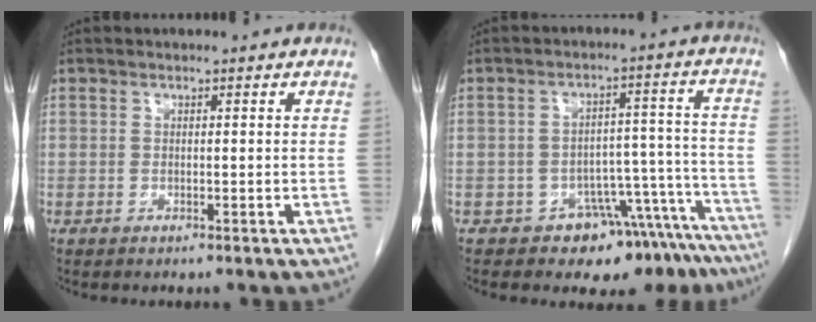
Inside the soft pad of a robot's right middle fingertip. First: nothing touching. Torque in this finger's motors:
{"motor_torque": [0.15, -0.15, 0.04, 0.02]}